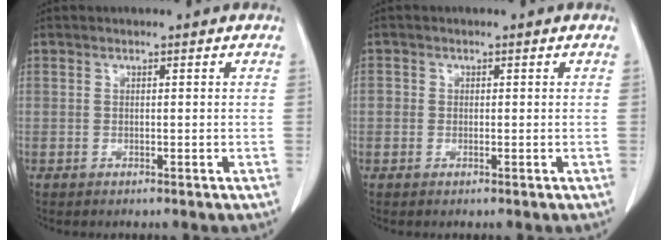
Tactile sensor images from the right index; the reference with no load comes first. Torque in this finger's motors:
{"motor_torque": [0.01, 0.19, 0.08, 0.03]}